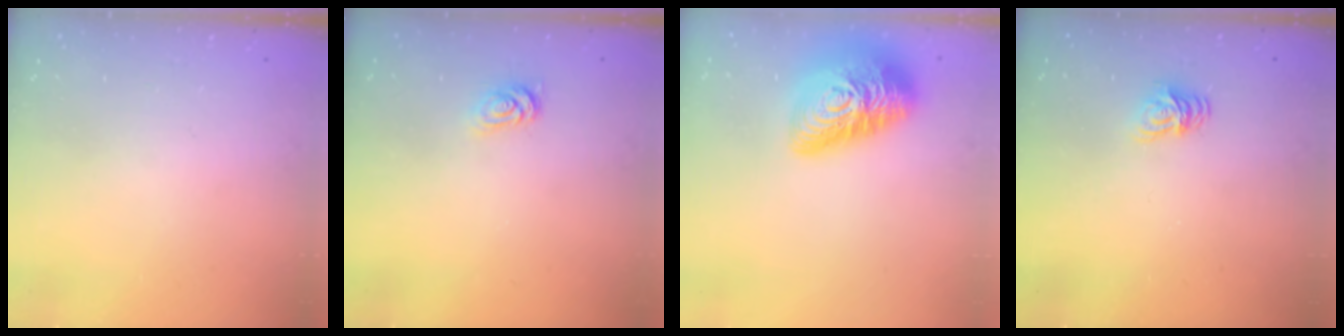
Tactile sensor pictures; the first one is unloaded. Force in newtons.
{"total": 2.5, "press": 2.5, "slide": 0.3}
{"total": 23.0, "press": 23.0, "slide": 1.5}
{"total": 6.2, "press": 6.2, "slide": 0.7}